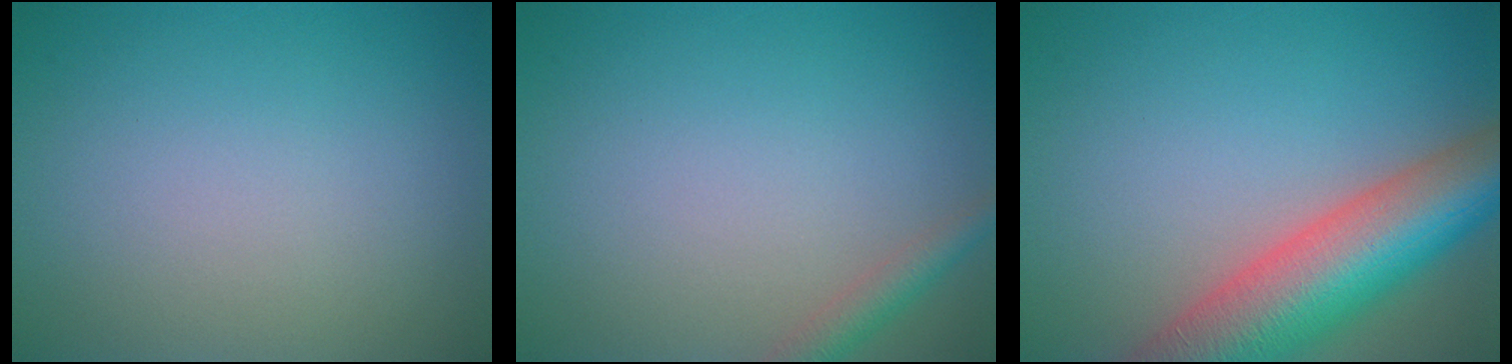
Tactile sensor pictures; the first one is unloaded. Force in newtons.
{"total": 1.9, "press": 1.9, "slide": 0.1}
{"total": 11.2, "press": 11.2, "slide": 0.6}